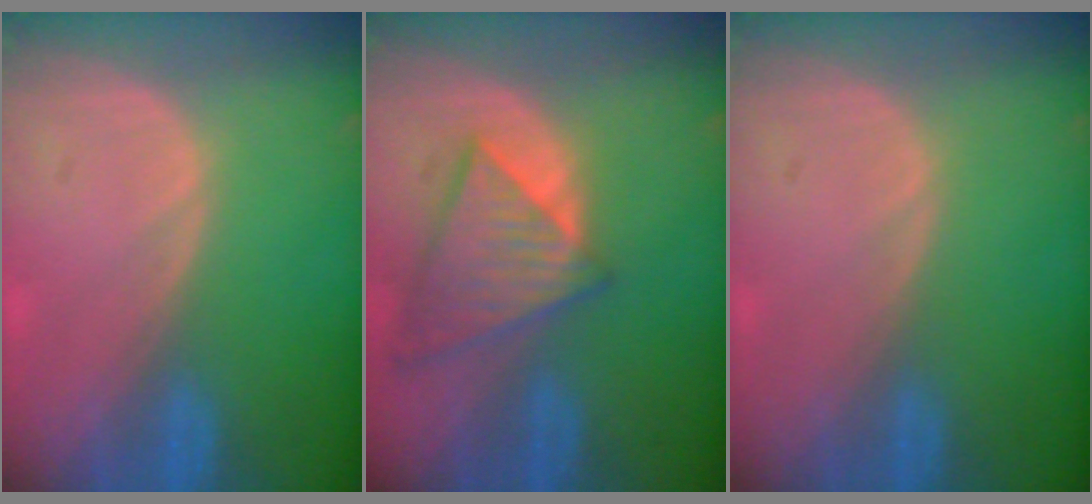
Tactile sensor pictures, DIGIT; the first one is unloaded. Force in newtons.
{"total": 8.2, "press": 7.2, "slide": 3.9}
{"total": 0.0}